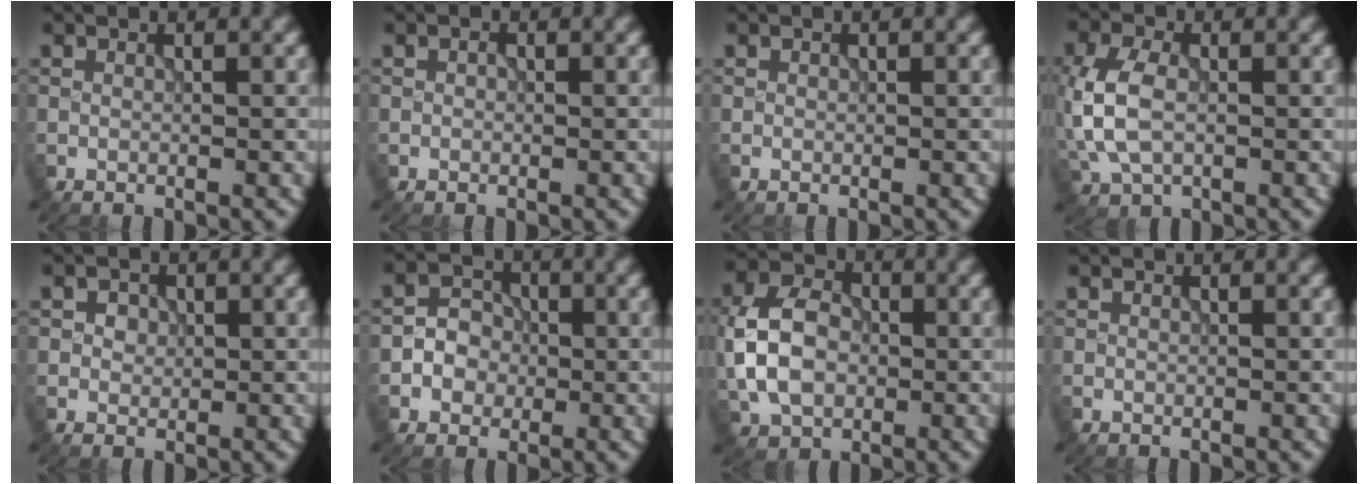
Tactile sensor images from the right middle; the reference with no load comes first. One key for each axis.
{"total": 0.5, "fx": 0.1, "fy": 0.4, "fz": 0.3, "tx": -0.002, "ty": -0.002, "tz": -0.001}
{"total": 0.0}
{"total": 5.5, "fx": -0.4, "fy": 3.6, "fz": 4.2, "tx": -0.115, "ty": 0.000, "tz": -0.012}
{"total": 1.5, "fx": 0.5, "fy": 1.3, "fz": 0.7, "tx": -0.010, "ty": 0.003, "tz": 0.003}
{"total": 2.8, "fx": -0.7, "fy": 2.5, "fz": 1.0, "tx": -0.001, "ty": 0.003, "tz": -0.020}
{"total": 6.9, "fx": -0.6, "fy": 5.1, "fz": 4.7, "tx": -0.104, "ty": 0.008, "tz": -0.022}
{"total": 0.0}